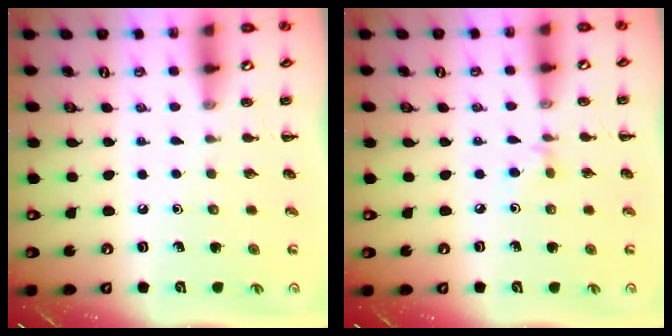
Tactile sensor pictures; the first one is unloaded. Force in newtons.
{"total": 2.9, "press": 2.8, "slide": 0.9}